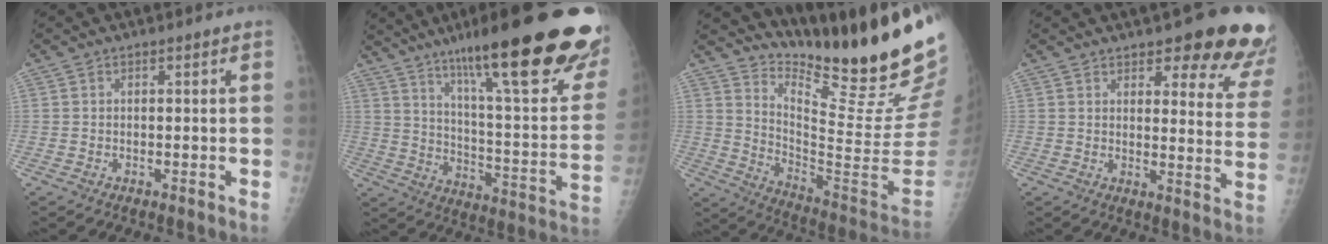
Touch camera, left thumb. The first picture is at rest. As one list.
[{"total": 33.3, "force": [21.2, 5.4, 25.0], "torque": [-0.286, -0.069, 0.314]}, {"total": 24.4, "force": [19.2, 1.8, 15.0], "torque": [-0.206, -0.165, 0.292]}, {"total": 16.3, "force": [11.9, 4.9, 10.1], "torque": [-0.079, -0.067, 0.134]}]